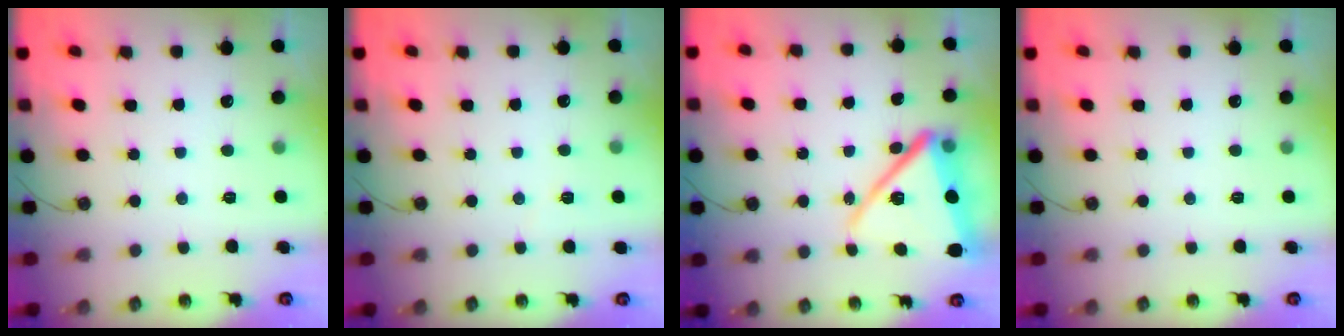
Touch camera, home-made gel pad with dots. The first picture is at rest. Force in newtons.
{"total": 2.9, "press": 1.5, "slide": 2.5}
{"total": 16.9, "press": 16.8, "slide": 2.0}
{"total": 0.0}